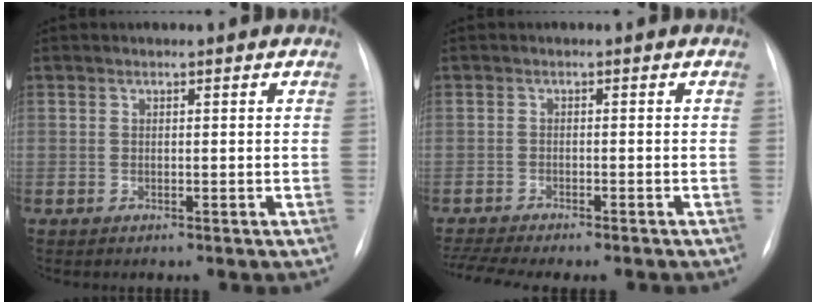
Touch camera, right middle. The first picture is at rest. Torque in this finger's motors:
{"motor_torque": [0.65, -1.04, 0.12, 0.03]}